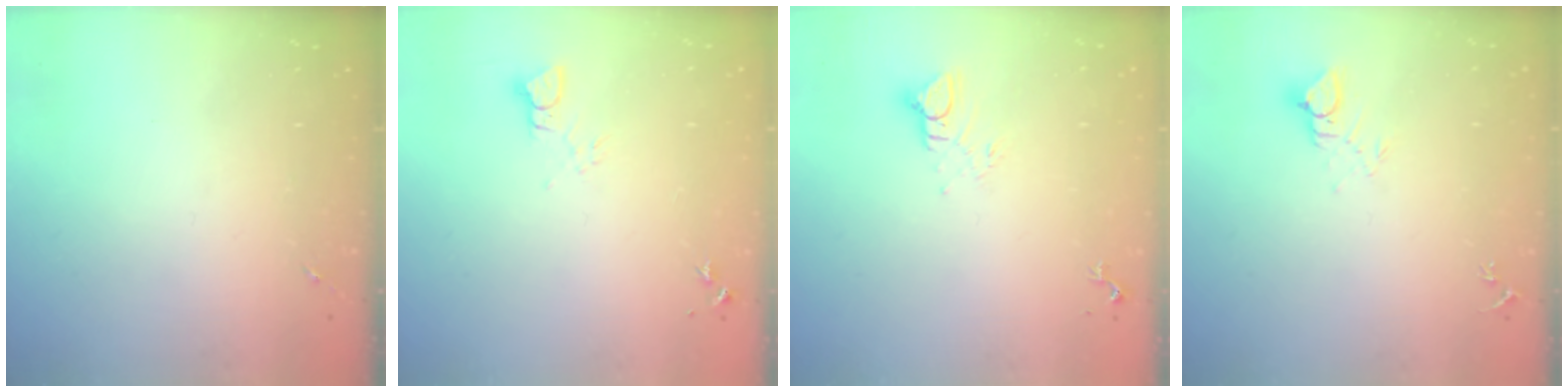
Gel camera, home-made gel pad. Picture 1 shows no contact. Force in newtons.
{"total": 3.2, "press": 3.2, "slide": 0.1}
{"total": 5.6, "press": 5.6, "slide": 0.0}
{"total": 4.3, "press": 4.3, "slide": 0.3}